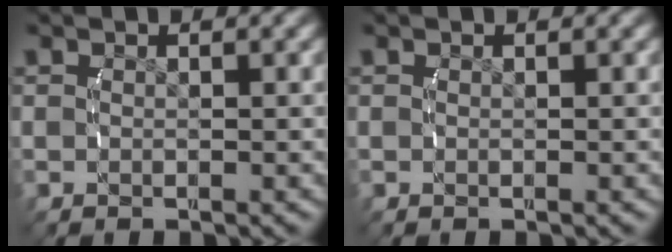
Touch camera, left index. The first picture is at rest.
{"total": 0.0}